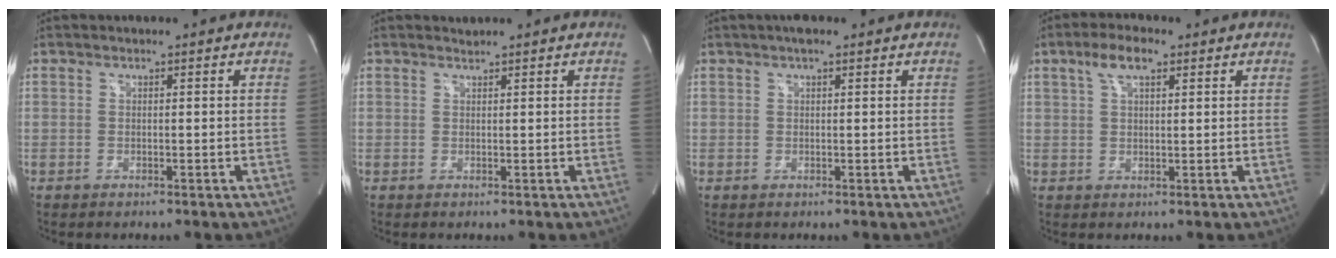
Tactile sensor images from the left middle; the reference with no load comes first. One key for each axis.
{"total": 0.6, "fx": 0.6, "fy": -0.2, "fz": -0.2, "tx": -0.007, "ty": -0.001, "tz": 0.012}
{"total": 1.8, "fx": 1.2, "fy": 0.5, "fz": 1.2, "tx": -0.020, "ty": 0.012, "tz": 0.019}
{"total": 4.9, "fx": 2.7, "fy": 1.8, "fz": 3.7, "tx": -0.078, "ty": 0.016, "tz": 0.051}